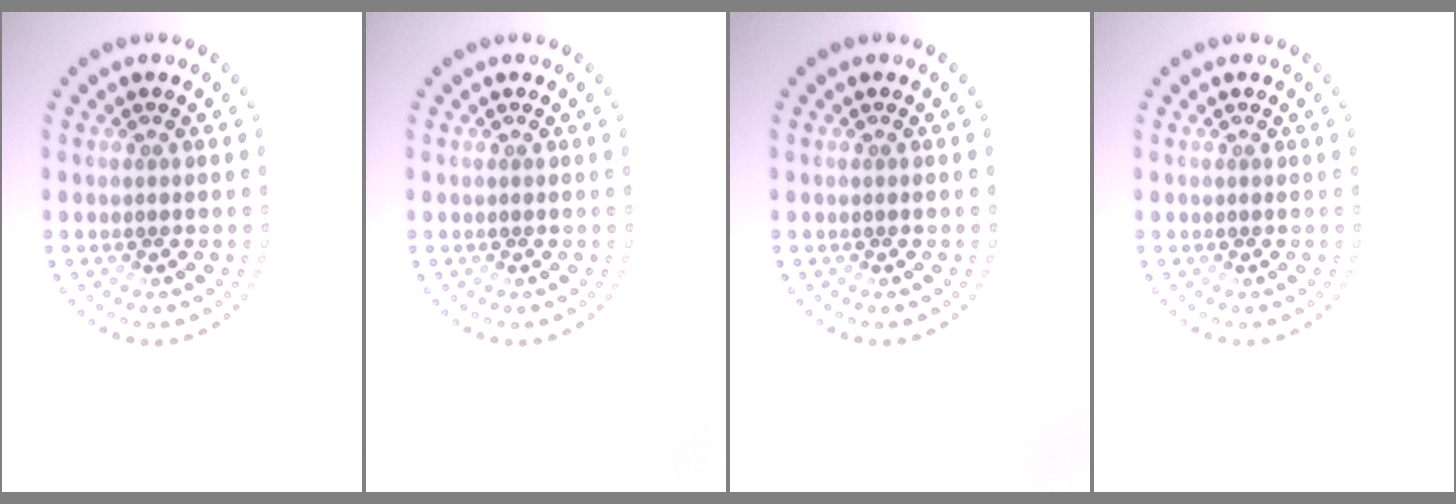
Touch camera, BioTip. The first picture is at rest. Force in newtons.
{"total": 0.0}
{"total": 0.0}
{"total": 0.0}